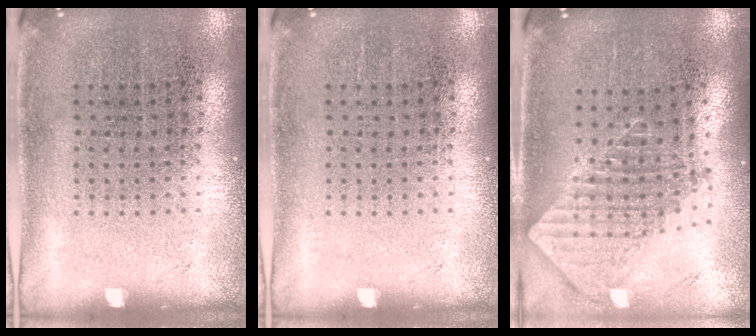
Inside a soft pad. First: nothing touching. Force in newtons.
{"total": 0.0}
{"total": 1.9, "press": 1.5, "slide": 1.2}